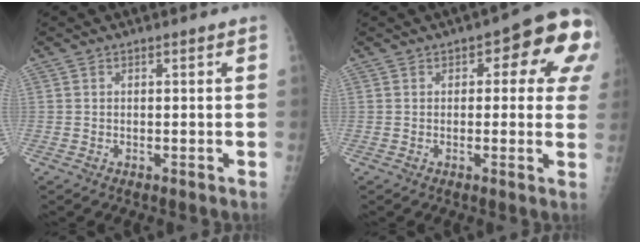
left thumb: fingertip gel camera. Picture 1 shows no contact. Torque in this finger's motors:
{"motor_torque": [0.01, 0.30, -0.21, 0.11, 0.11]}